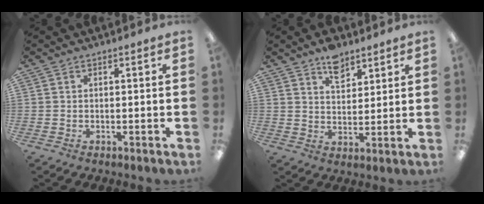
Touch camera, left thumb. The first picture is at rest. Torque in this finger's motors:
{"motor_torque": [1.08, 0.53, 1.13, -0.96, 0.02]}